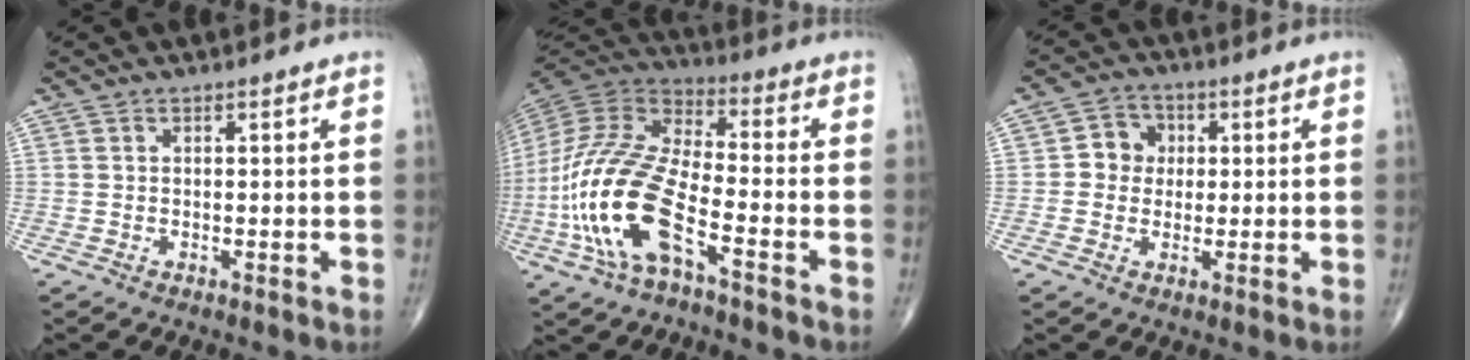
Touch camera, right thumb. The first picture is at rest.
{"total": 19.9, "force": [-7.3, 7.6, 16.9], "torque": [-0.371, 0.034, -0.139]}
{"total": 5.4, "force": [0.5, 4.9, 2.1], "torque": [-0.004, 0.008, -0.001]}